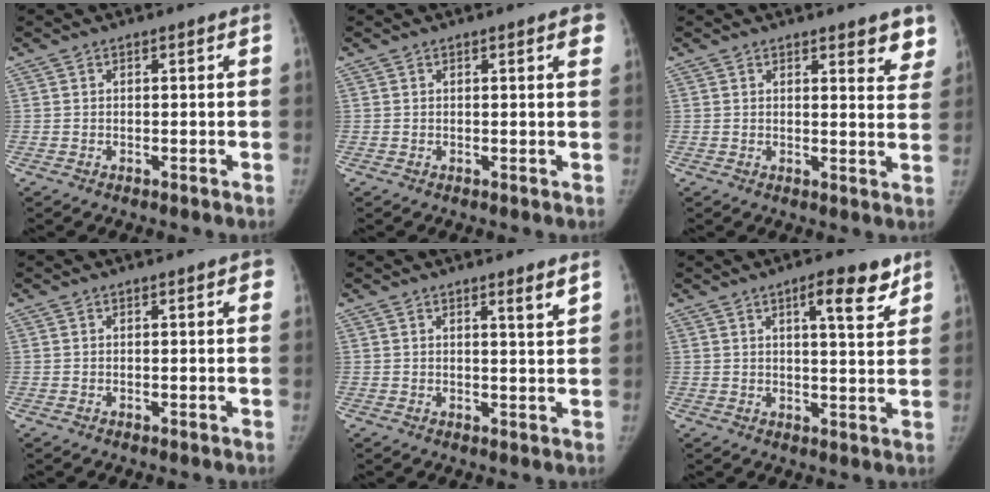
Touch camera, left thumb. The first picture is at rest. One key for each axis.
{"total": 2.1, "fx": 1.1, "fy": 0.5, "fz": 1.7, "tx": -0.013, "ty": -0.001, "tz": 0.009}
{"total": 6.1, "fx": 4.4, "fy": 2.1, "fz": 3.6, "tx": -0.010, "ty": -0.025, "tz": 0.045}
{"total": 1.6, "fx": 0.7, "fy": 0.5, "fz": 1.3, "tx": -0.011, "ty": 0.001, "tz": 0.005}
{"total": 2.8, "fx": 1.9, "fy": -0.1, "fz": 2.0, "tx": -0.030, "ty": -0.018, "tz": 0.028}
{"total": 7.7, "fx": 4.6, "fy": 2.0, "fz": 5.8, "tx": -0.070, "ty": -0.026, "tz": 0.065}